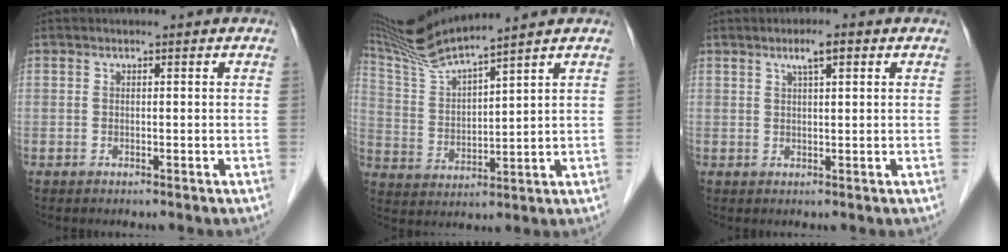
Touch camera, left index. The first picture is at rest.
{"total": 10.2, "force": [9.3, -2.0, 3.8], "torque": [-0.089, 0.003, 0.188]}
{"total": 2.7, "force": [1.4, 0.4, 2.3], "torque": [-0.042, 0.007, 0.022]}